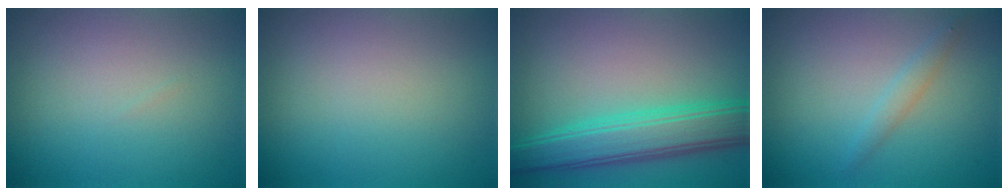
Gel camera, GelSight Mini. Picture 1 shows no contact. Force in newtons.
{"total": 0.0}
{"total": 6.1, "press": 6.1, "slide": 0.2}
{"total": 1.3, "press": 1.3, "slide": 0.0}